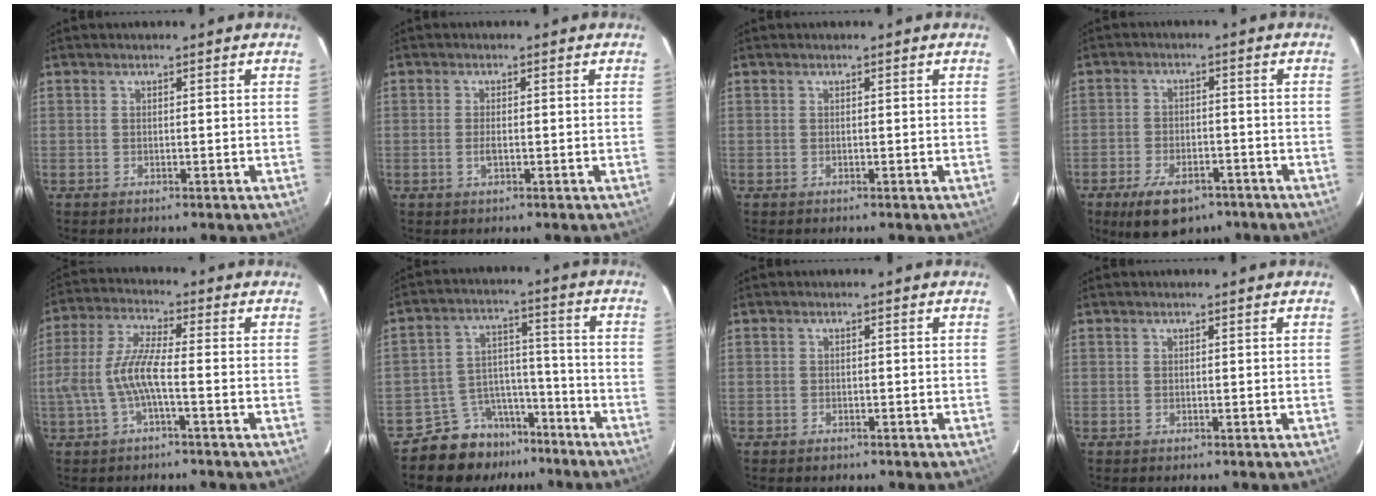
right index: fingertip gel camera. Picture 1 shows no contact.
{"total": 1.7, "force": [-0.5, 0.6, 1.5], "torque": [-0.033, -0.001, -0.009]}
{"total": 0.0}
{"total": 11.2, "force": [-7.4, 5.6, 6.2], "torque": [-0.135, -0.011, -0.113]}
{"total": 8.0, "force": [-2.3, 1.2, 7.5], "torque": [-0.173, 0.006, -0.040]}
{"total": 10.3, "force": [-8.4, 5.9, 0.8], "torque": [-0.026, 0.054, -0.128]}
{"total": 1.2, "force": [-0.8, 0.8, 0.2], "torque": [-0.004, 0.002, -0.012]}
{"total": 0.0}